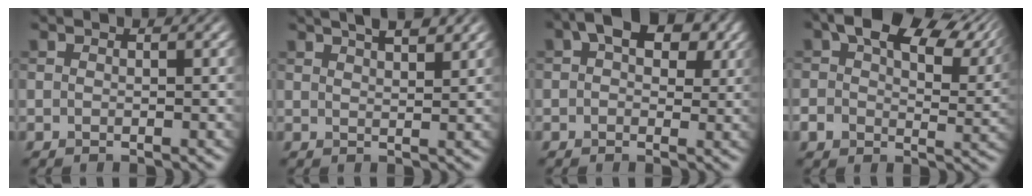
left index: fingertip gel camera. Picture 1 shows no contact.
{"total": 4.4, "force": [3.1, 1.4, 2.8], "torque": [-0.017, 0.016, 0.027]}
{"total": 6.9, "force": [3.0, 4.1, 4.7], "torque": [-0.060, 0.014, 0.028]}
{"total": 10.1, "force": [4.7, 5.8, 6.9], "torque": [-0.103, 0.002, 0.081]}